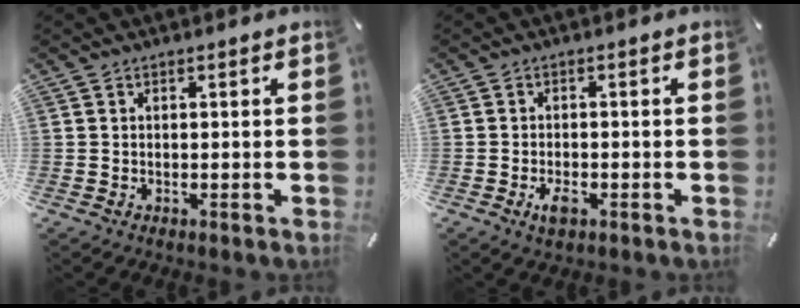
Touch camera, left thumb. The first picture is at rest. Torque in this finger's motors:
{"motor_torque": [0.01, 0.07, 0.08, -0.08, 0.00]}